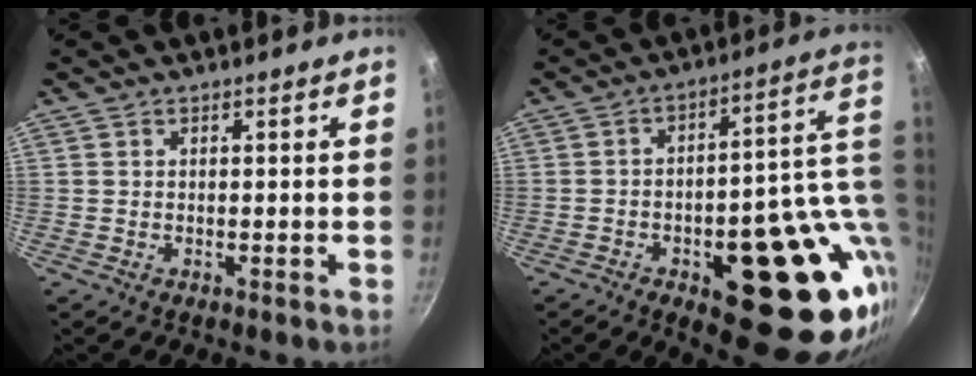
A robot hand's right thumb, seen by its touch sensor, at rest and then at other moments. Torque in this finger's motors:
{"motor_torque": [3.00, 2.01, 2.10, -0.67, 0.44]}